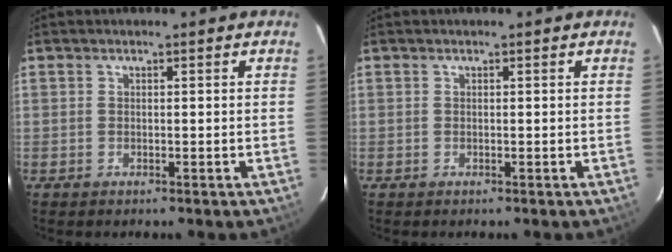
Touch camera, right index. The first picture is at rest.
{"total": 0.0}